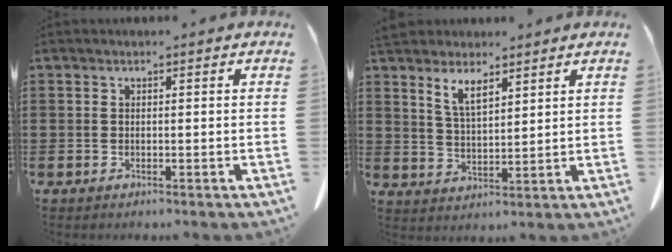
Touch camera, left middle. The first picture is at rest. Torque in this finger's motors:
{"motor_torque": [0.79, 0.59, 0.20, 0.12]}